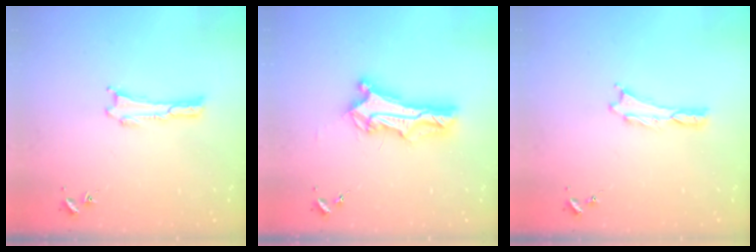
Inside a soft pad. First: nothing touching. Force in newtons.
{"total": 8.8, "press": 8.7, "slide": 0.7}
{"total": 0.0}